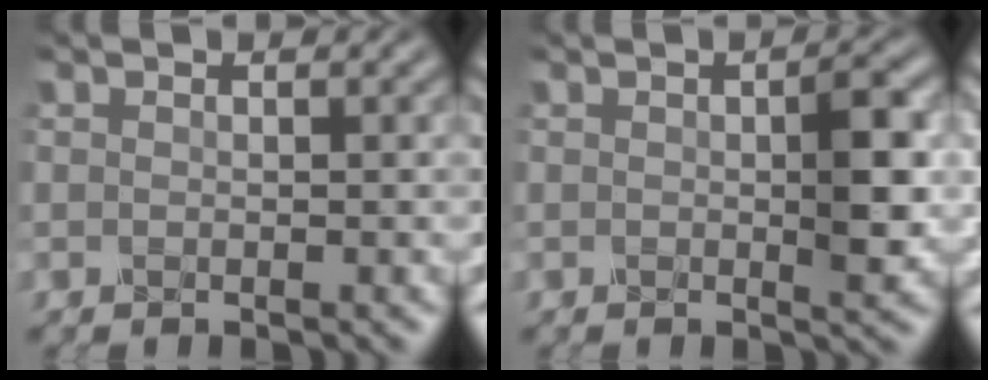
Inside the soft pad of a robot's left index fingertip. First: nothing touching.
{"total": 3.6, "force": [0.2, 0.7, 3.5], "torque": [-0.049, 0.000, 0.002]}